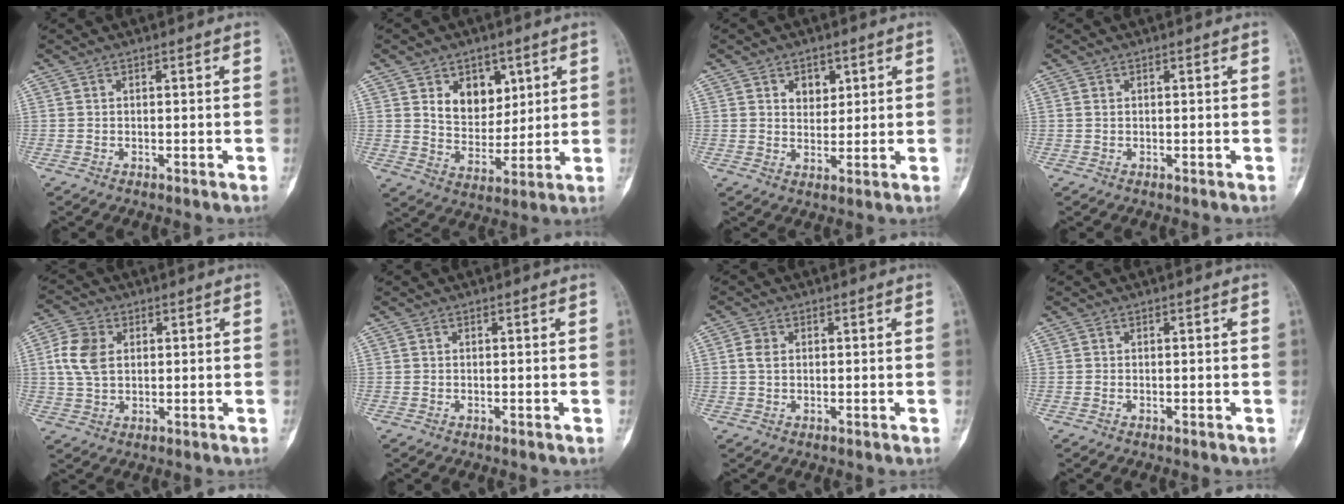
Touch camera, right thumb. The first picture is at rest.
{"total": 9.6, "force": [4.0, 6.8, 5.4], "torque": [-0.049, -0.029, 0.076]}
{"total": 4.1, "force": [1.9, 3.0, 2.0], "torque": [-0.008, -0.012, 0.031]}
{"total": 0.6, "force": [0.2, 0.4, 0.4], "torque": [-0.009, 0.001, 0.003]}
{"total": 7.4, "force": [1.4, 5.2, 5.1], "torque": [-0.102, 0.006, 0.027]}
{"total": 0.0}
{"total": 2.4, "force": [0.4, 1.7, 1.6], "torque": [-0.032, 0.003, 0.008]}
{"total": 0.0}